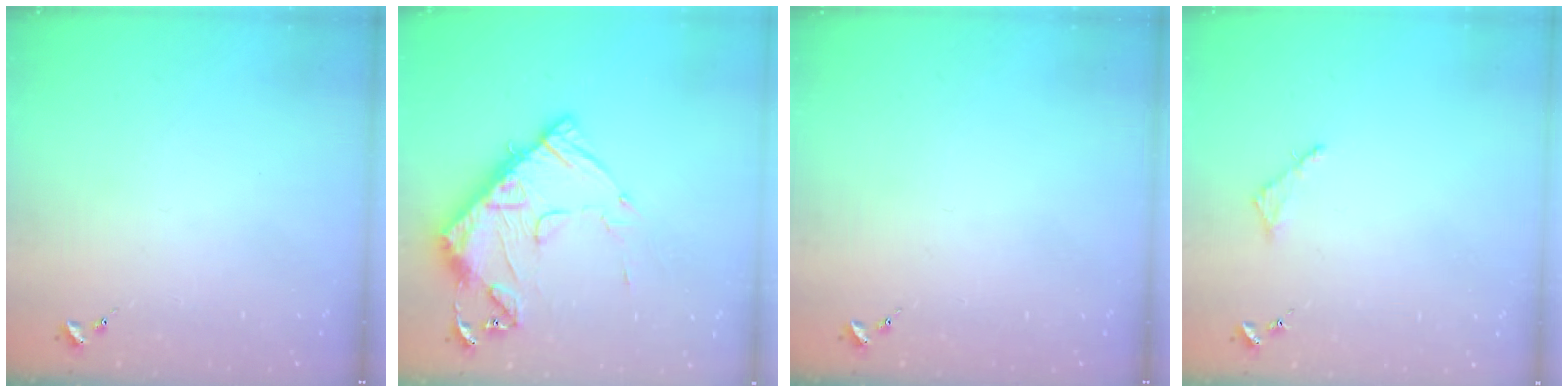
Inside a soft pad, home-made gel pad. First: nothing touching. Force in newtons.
{"total": 14.8, "press": 14.7, "slide": 1.5}
{"total": 0.0}
{"total": 2.8, "press": 2.7, "slide": 0.3}